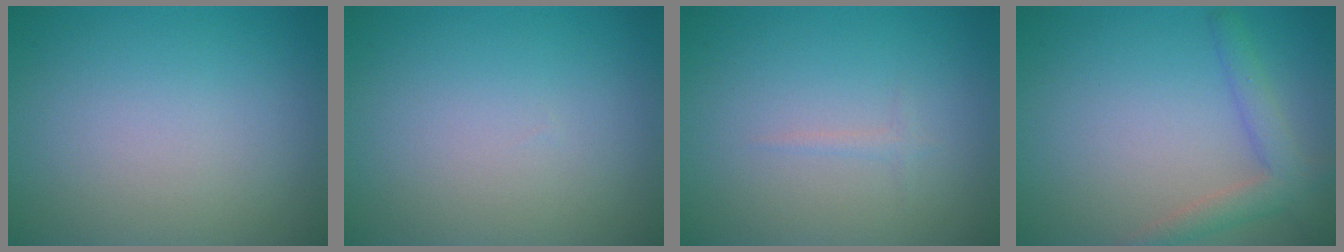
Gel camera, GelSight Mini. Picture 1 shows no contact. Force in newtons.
{"total": 0.0}
{"total": 0.6, "press": 0.6, "slide": 0.0}
{"total": 2.9, "press": 2.9, "slide": 0.2}